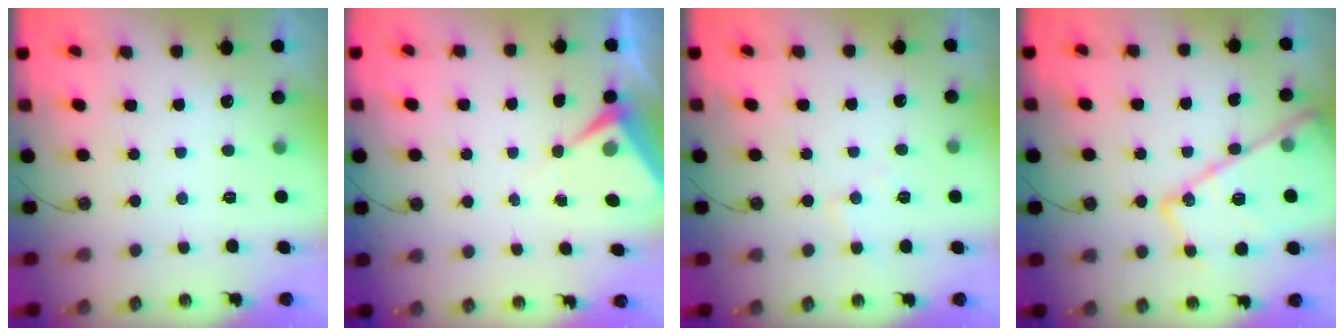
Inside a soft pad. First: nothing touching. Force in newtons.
{"total": 6.1, "press": 6.1, "slide": 0.5}
{"total": 5.2, "press": 5.2, "slide": 0.8}
{"total": 20.3, "press": 20.2, "slide": 1.2}